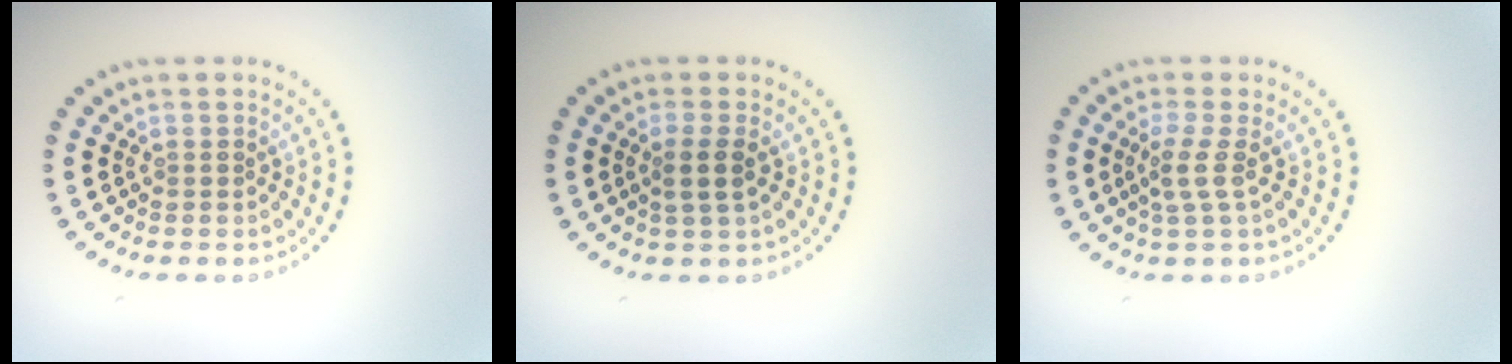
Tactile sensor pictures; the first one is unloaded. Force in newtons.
{"total": 1.9, "press": 1.7, "slide": 0.8}
{"total": 2.0, "press": 1.5, "slide": 1.3}